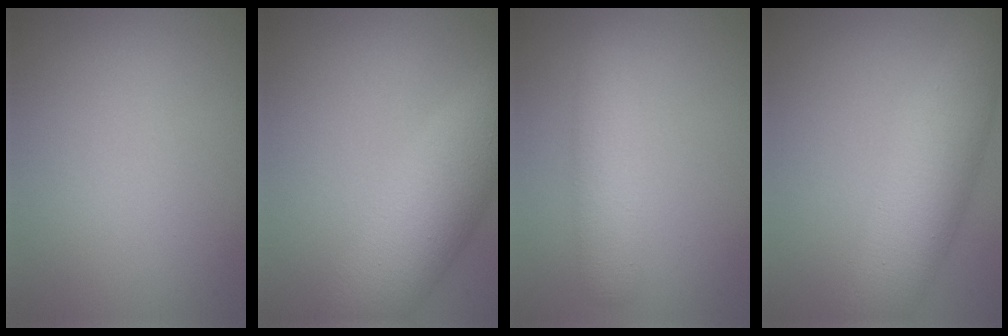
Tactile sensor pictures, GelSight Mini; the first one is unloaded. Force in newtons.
{"total": 7.5, "press": 7.5, "slide": 0.1}
{"total": 3.6, "press": 3.6, "slide": 0.1}
{"total": 6.8, "press": 6.8, "slide": 0.1}